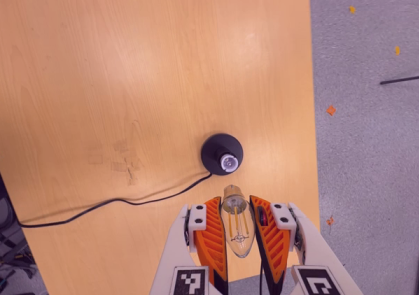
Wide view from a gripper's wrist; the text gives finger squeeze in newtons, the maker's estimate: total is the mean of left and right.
{"total": 21.5, "left": 23.5, "right": 19.5}